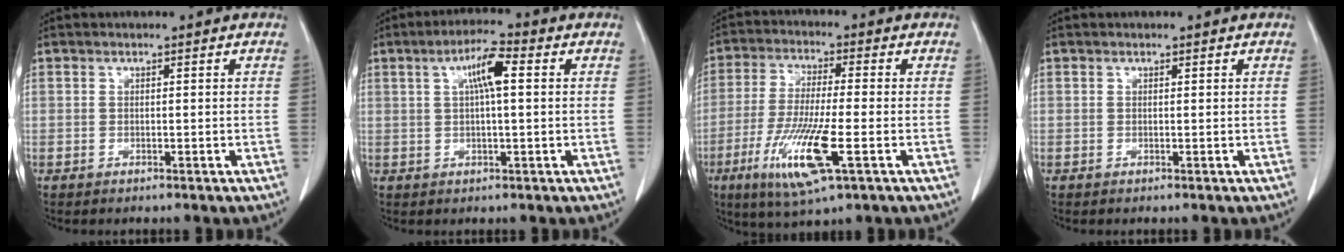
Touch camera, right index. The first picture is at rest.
{"total": 5.7, "force": [1.5, 0.8, 5.5], "torque": [-0.099, 0.014, 0.024]}
{"total": 12.4, "force": [-4.5, 1.1, 11.4], "torque": [-0.233, -0.027, -0.081]}
{"total": 0.0}